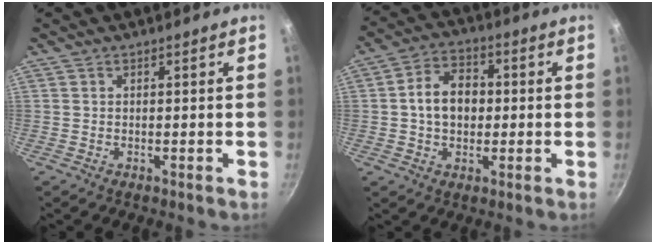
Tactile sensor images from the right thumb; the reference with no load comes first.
{"total": 9.5, "force": [0.2, 7.0, 6.5], "torque": [-0.084, 0.020, -0.006]}